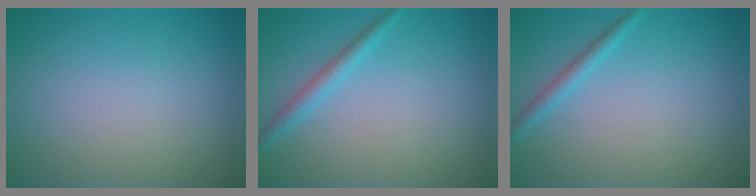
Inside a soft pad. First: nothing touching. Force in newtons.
{"total": 1.6, "press": 1.6, "slide": 0.1}
{"total": 1.4, "press": 1.4, "slide": 0.1}